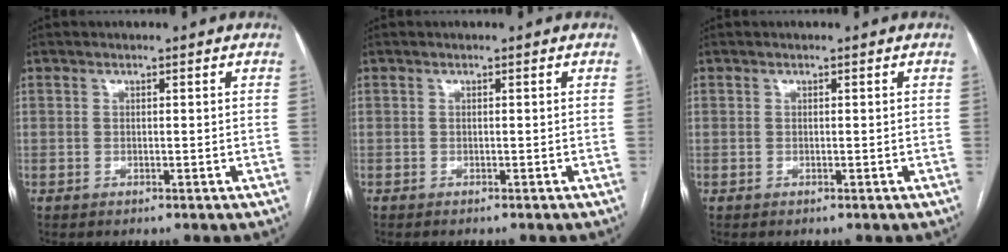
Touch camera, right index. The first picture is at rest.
{"total": 0.7, "force": [-0.7, 0.2, 0.1], "torque": [-0.005, 0.000, -0.013]}
{"total": 0.0}